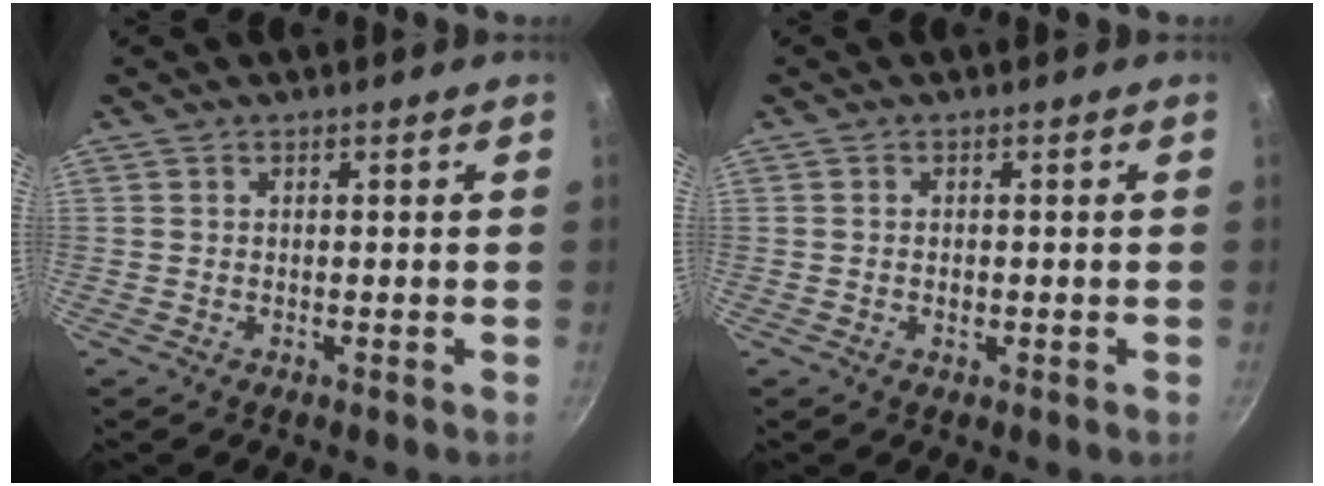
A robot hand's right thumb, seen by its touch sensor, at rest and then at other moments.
{"total": 1.2, "force": [-0.4, 0.7, 0.8], "torque": [-0.014, 0.000, -0.007]}